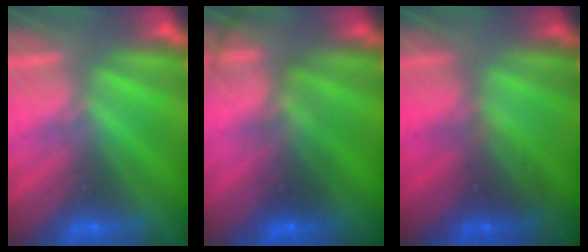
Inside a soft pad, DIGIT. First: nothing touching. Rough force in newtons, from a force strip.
{"total": 10.9}
{"total": 1.7}